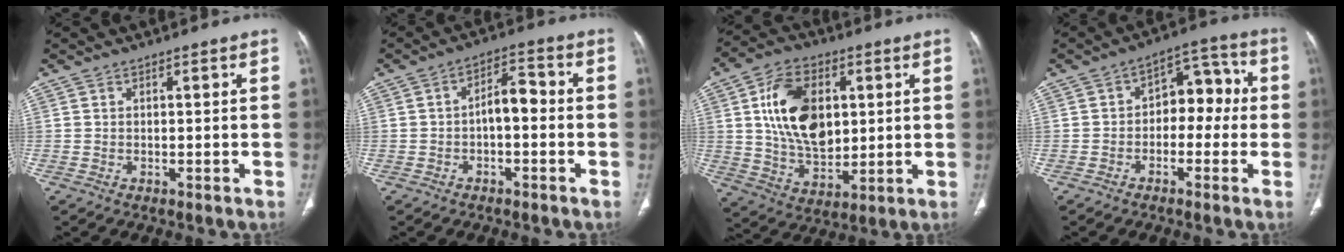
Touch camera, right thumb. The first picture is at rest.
{"total": 5.7, "force": [-1.0, 2.9, 4.8], "torque": [-0.066, 0.030, -0.023]}
{"total": 16.2, "force": [4.1, 10.1, 12.1], "torque": [-0.187, -0.018, 0.081]}
{"total": 9.0, "force": [-0.7, 6.0, 6.6], "torque": [-0.048, 0.043, -0.023]}